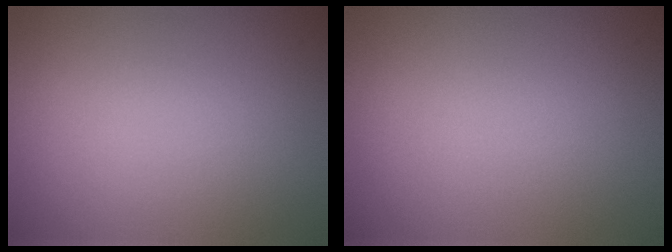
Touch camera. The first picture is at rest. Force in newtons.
{"total": 0.0}